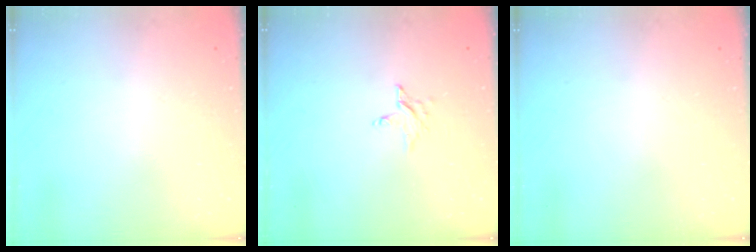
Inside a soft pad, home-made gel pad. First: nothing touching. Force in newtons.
{"total": 2.4, "press": 2.4, "slide": 0.1}
{"total": 0.0}